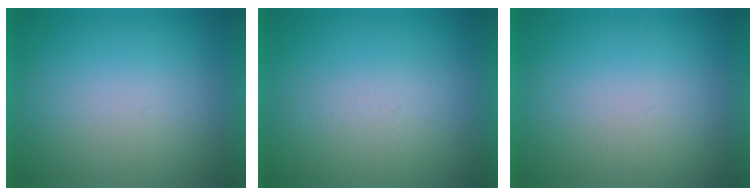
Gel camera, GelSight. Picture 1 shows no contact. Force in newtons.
{"total": 5.2}
{"total": 1.2}